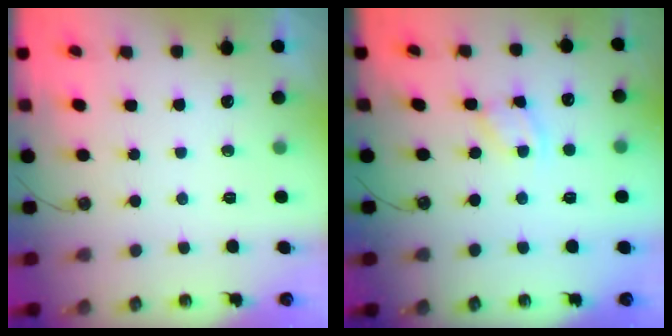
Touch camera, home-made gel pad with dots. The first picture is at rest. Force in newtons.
{"total": 2.7, "press": 2.7, "slide": 0.4}